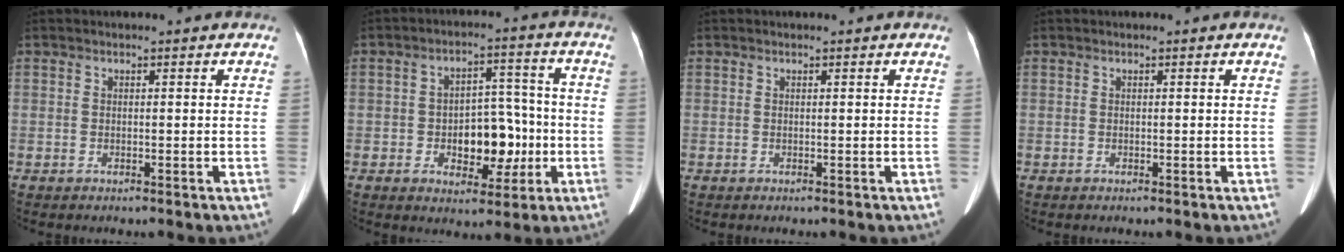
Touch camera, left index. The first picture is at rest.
{"total": 9.2, "force": [-2.0, 5.2, 7.3], "torque": [-0.105, 0.025, -0.022]}
{"total": 0.0}
{"total": 0.0}